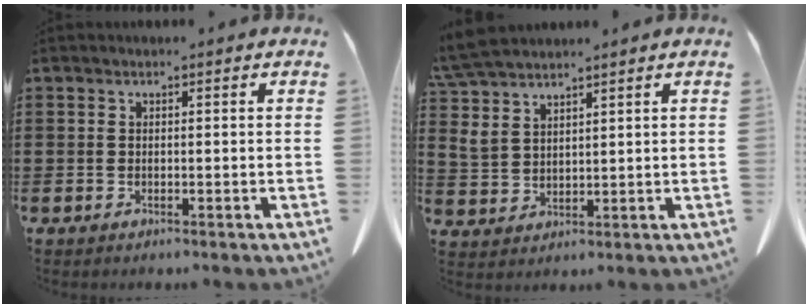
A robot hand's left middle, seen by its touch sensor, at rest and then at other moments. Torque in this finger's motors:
{"motor_torque": [1.04, -1.10, 0.39, 0.19]}